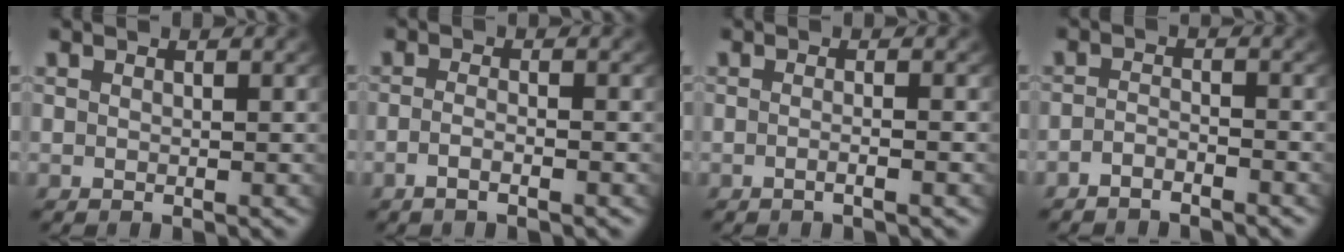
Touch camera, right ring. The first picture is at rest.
{"total": 1.8, "force": [-1.5, 0.0, 1.1], "torque": [-0.032, -0.011, -0.022]}
{"total": 1.2, "force": [-0.8, -0.4, 0.8], "torque": [-0.020, -0.003, -0.014]}
{"total": 2.4, "force": [-2.3, 0.5, 0.3], "torque": [-0.008, -0.011, -0.038]}